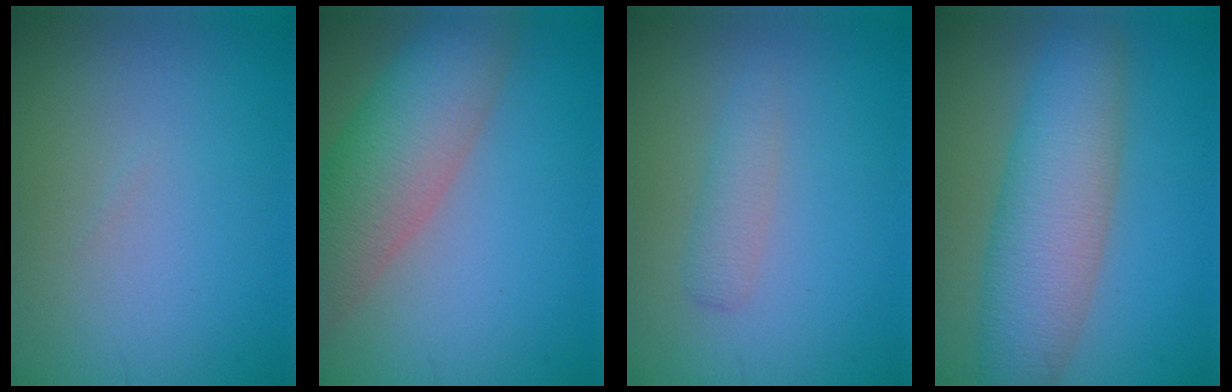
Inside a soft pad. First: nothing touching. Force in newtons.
{"total": 8.2, "press": 8.2, "slide": 0.4}
{"total": 1.7, "press": 1.7, "slide": 0.1}
{"total": 7.5, "press": 7.5, "slide": 0.5}